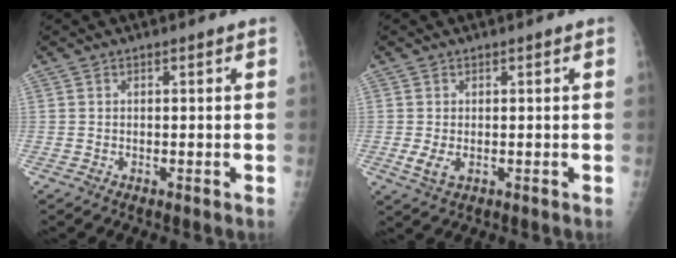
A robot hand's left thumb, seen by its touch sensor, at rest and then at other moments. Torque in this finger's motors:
{"motor_torque": [-0.13, 0.09, 0.43, 0.03, 0.04]}